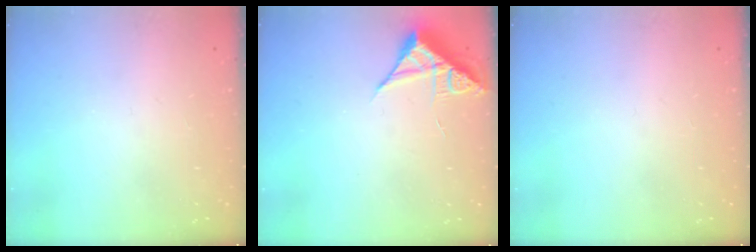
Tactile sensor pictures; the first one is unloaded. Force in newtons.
{"total": 7.1, "press": 7.1, "slide": 0.3}
{"total": 0.0}